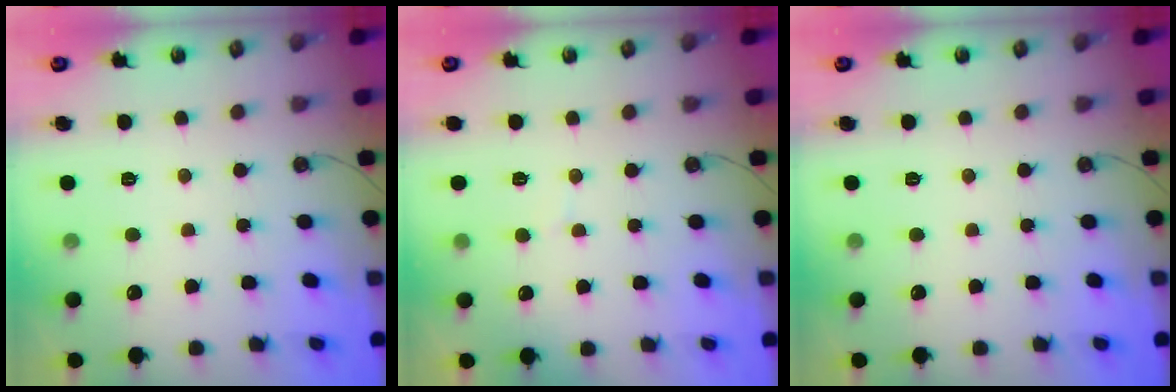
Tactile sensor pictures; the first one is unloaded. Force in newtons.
{"total": 4.0, "press": 4.0, "slide": 0.4}
{"total": 0.0}